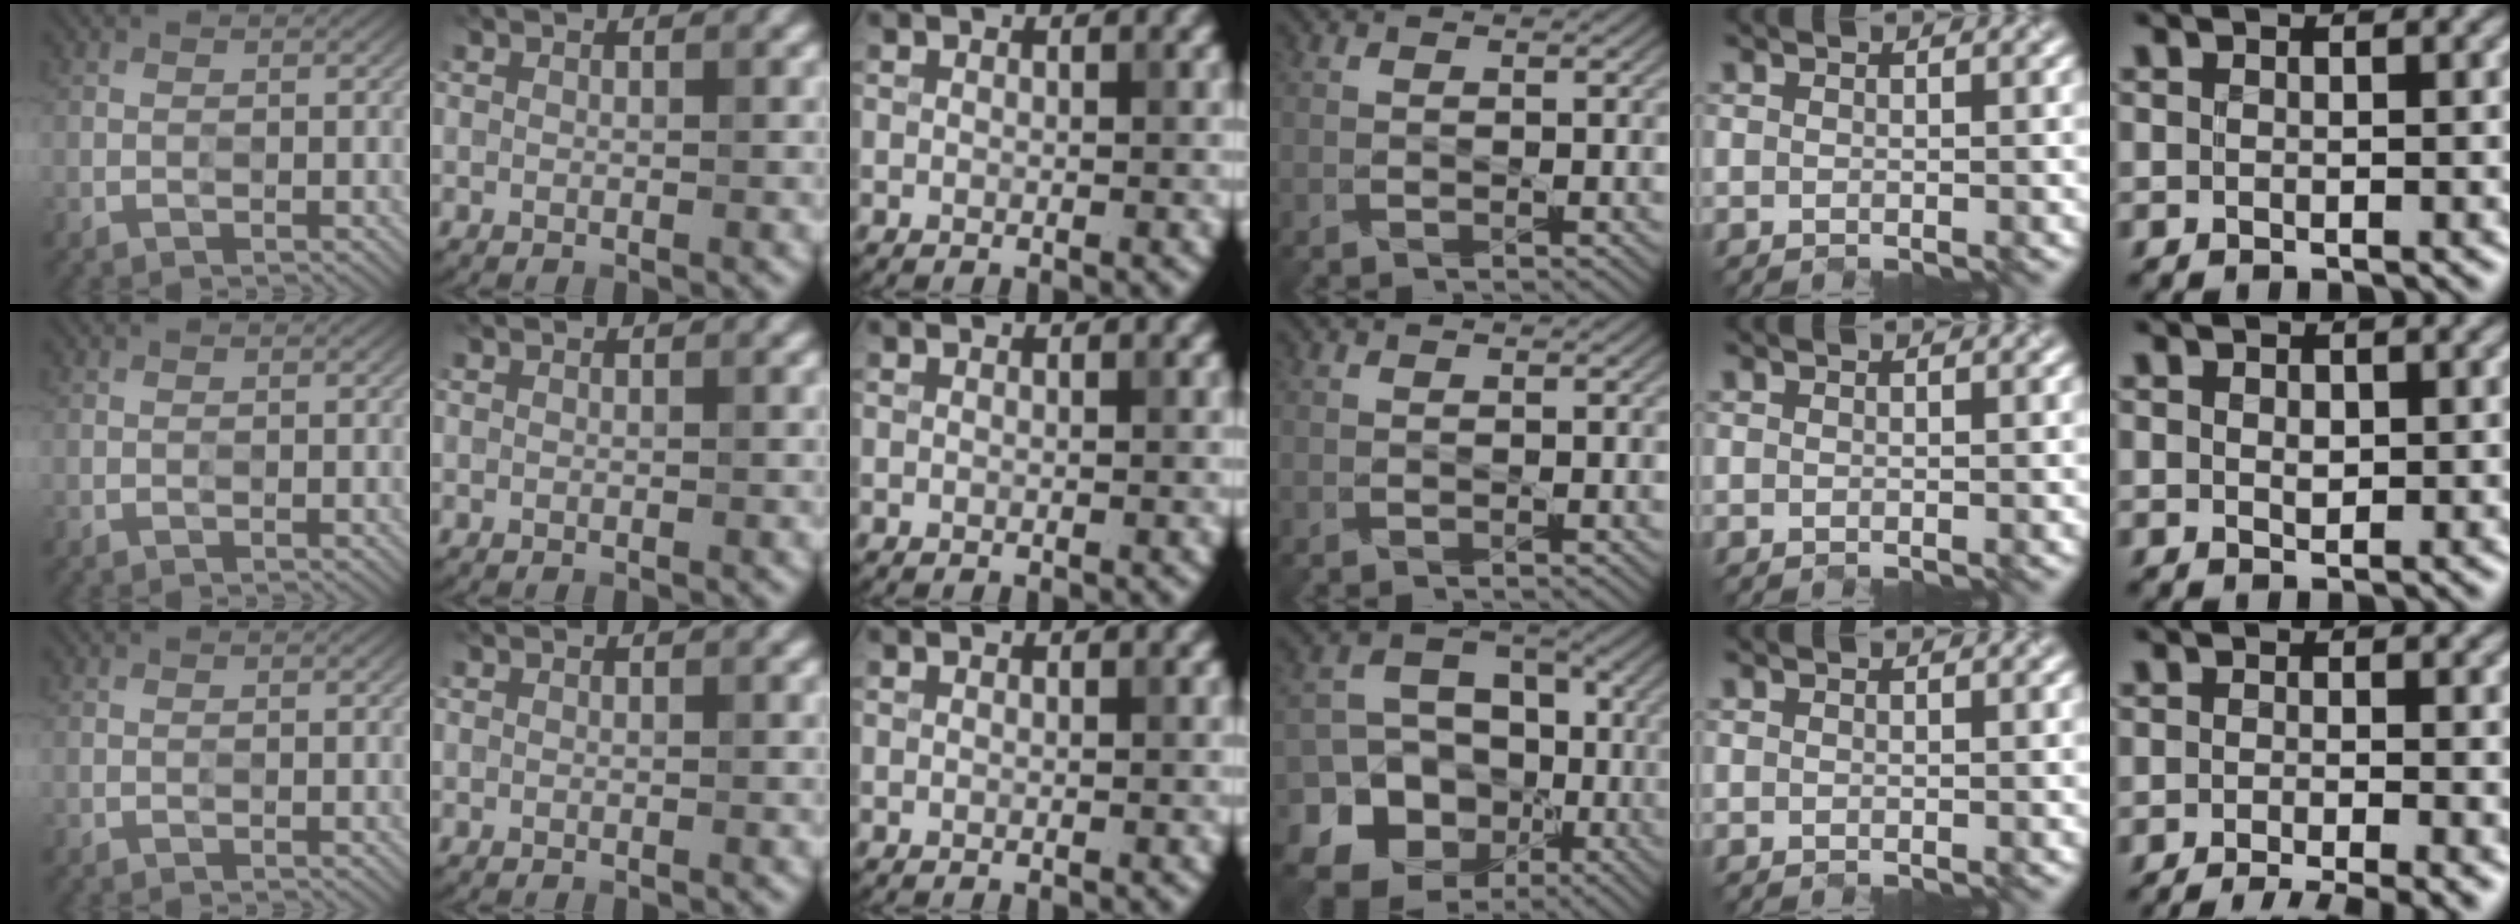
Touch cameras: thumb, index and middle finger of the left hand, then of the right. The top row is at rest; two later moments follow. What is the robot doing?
{"motion": "open", "object": "egg carton"}